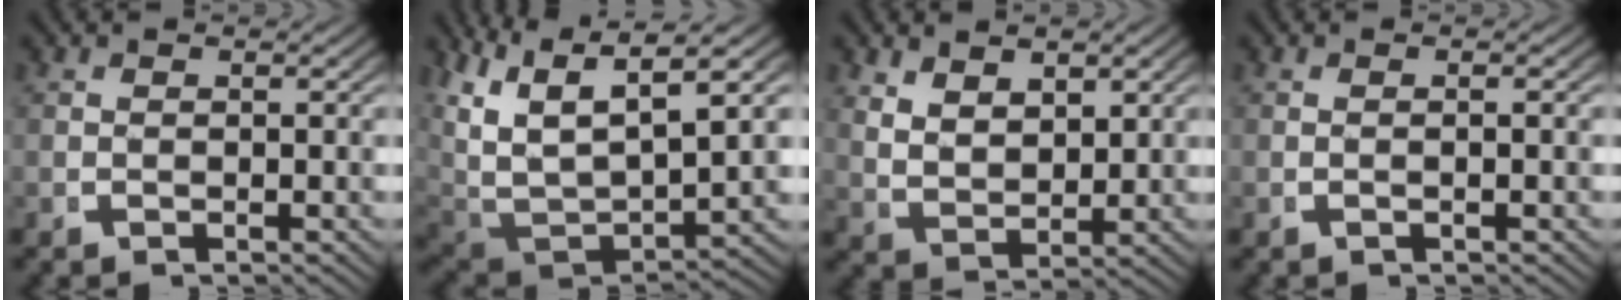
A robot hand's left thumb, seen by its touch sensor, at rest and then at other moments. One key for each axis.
{"total": 14.8, "fx": 1.1, "fy": 10.9, "fz": 10.0, "tx": -0.245, "ty": -0.059, "tz": 0.035}
{"total": 3.7, "fx": 1.8, "fy": 2.3, "fz": 2.2, "tx": -0.049, "ty": -0.016, "tz": 0.048}
{"total": 0.9, "fx": -0.2, "fy": -0.2, "fz": 0.9, "tx": -0.020, "ty": 0.003, "tz": -0.002}